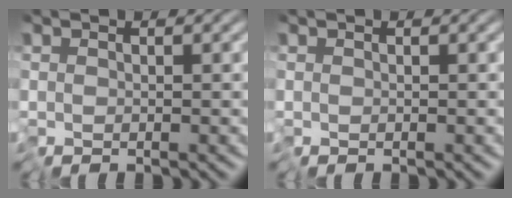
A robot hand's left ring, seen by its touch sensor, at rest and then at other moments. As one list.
[{"total": 0.0}]